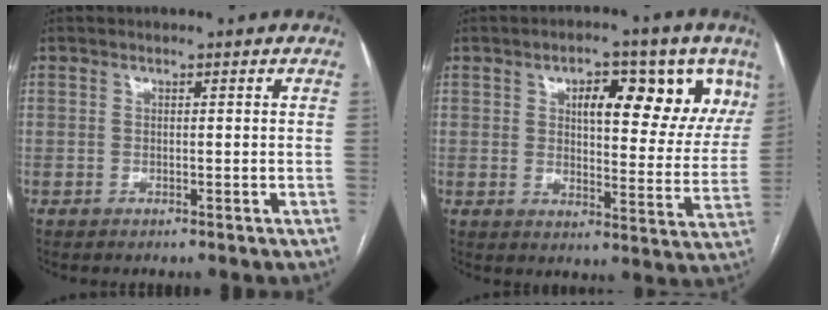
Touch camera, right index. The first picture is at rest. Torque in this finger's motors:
{"motor_torque": [0.58, 0.37, 0.59, 0.09]}